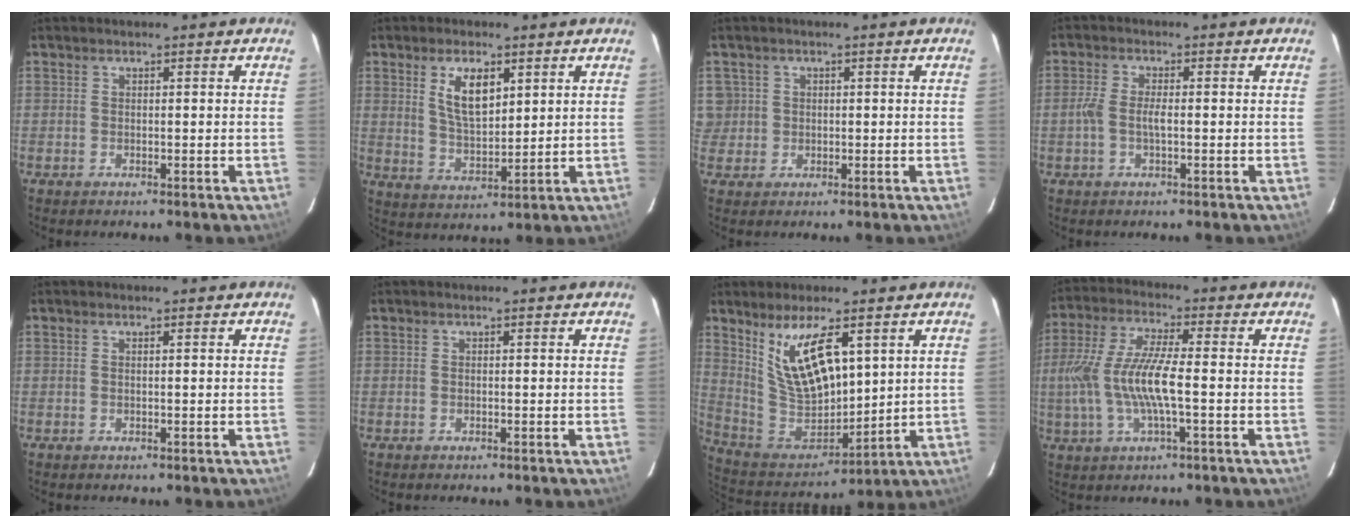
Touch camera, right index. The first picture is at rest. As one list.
[{"total": 7.9, "force": [3.3, 3.4, 6.3], "torque": [-0.116, 0.001, 0.070]}, {"total": 4.1, "force": [0.3, 4.1, 0.4], "torque": [0.000, 0.015, 0.012]}, {"total": 3.5, "force": [-0.7, 1.1, 3.2], "torque": [-0.072, 0.003, -0.015]}, {"total": 0.0}, {"total": 0.0}, {"total": 15.0, "force": [6.4, 6.4, 11.9], "torque": [-0.219, -0.012, 0.145]}, {"total": 12.5, "force": [-1.8, 2.5, 12.1], "torque": [-0.250, -0.003, -0.032]}]